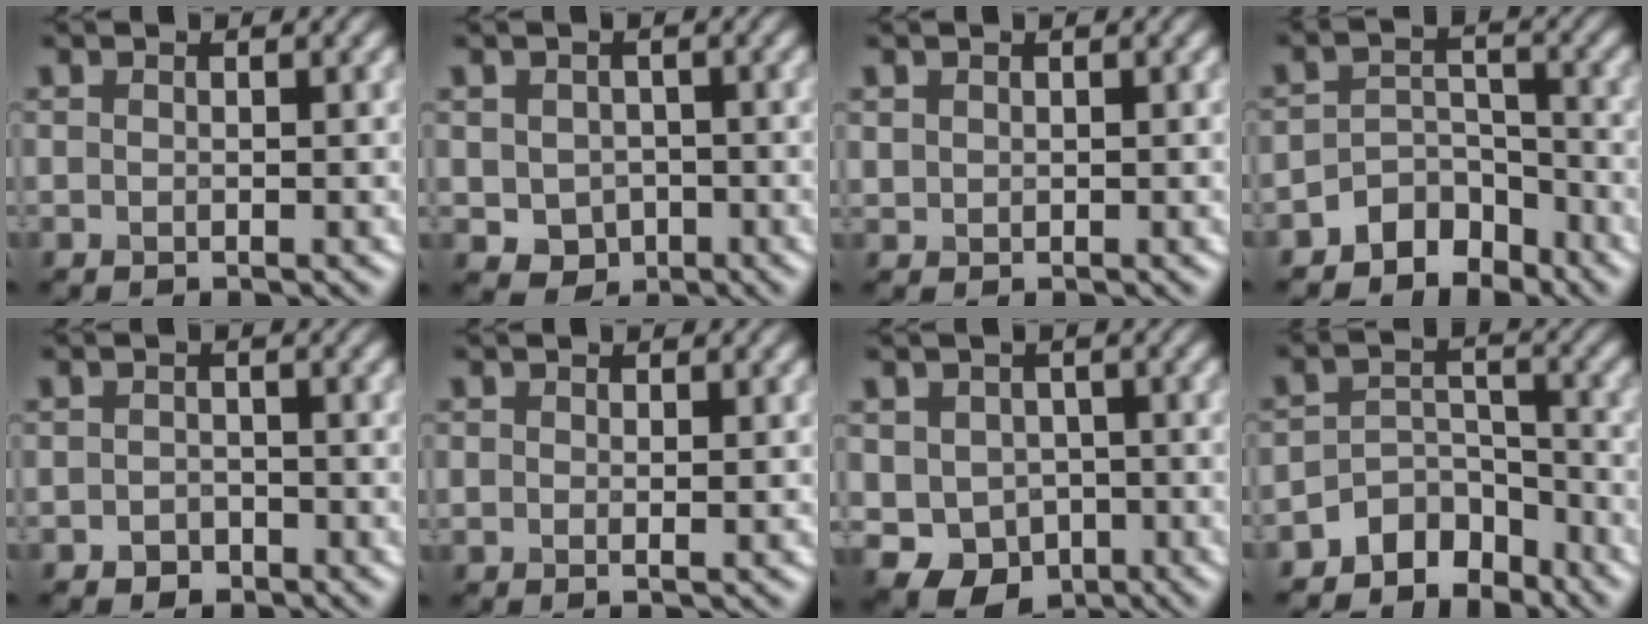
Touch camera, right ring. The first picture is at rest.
{"total": 3.0, "force": [-0.5, 2.6, 1.4], "torque": [-0.027, -0.007, -0.006]}
{"total": 0.8, "force": [0.5, 0.6, 0.1], "torque": [-0.001, -0.003, 0.012]}
{"total": 3.9, "force": [-3.0, 2.3, 1.0], "torque": [-0.002, 0.004, -0.057]}
{"total": 1.3, "force": [-0.7, 1.1, 0.5], "torque": [-0.004, 0.000, -0.014]}
{"total": 0.8, "force": [0.4, 0.5, 0.6], "torque": [-0.010, -0.003, 0.008]}
{"total": 6.3, "force": [-1.6, 5.3, 3.1], "torque": [-0.050, -0.006, -0.033]}
{"total": 4.6, "force": [-3.7, 2.5, 1.1], "torque": [-0.003, 0.001, -0.068]}